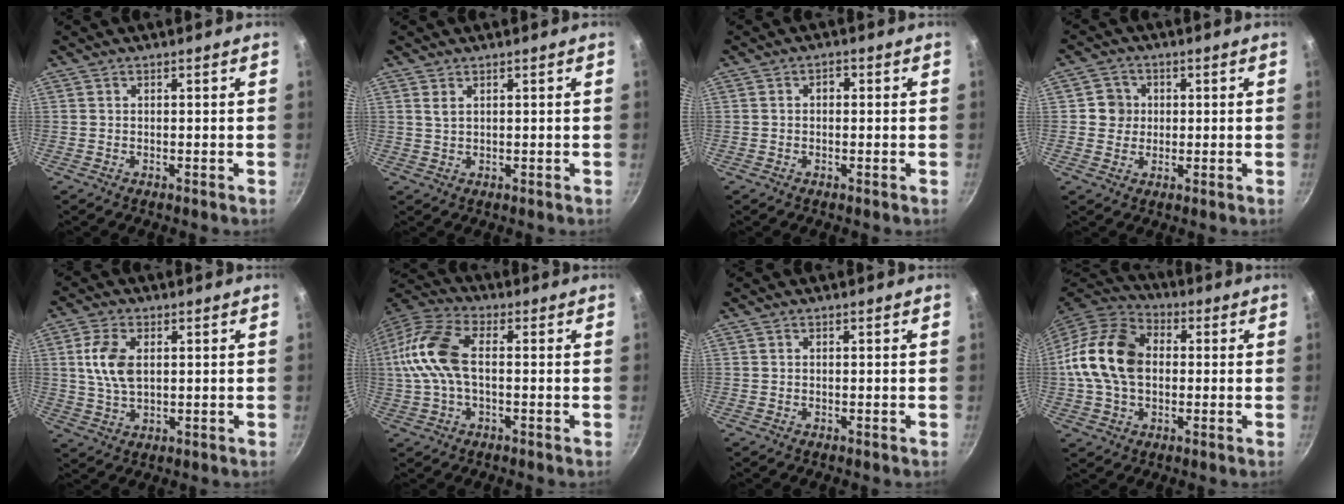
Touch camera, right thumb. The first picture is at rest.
{"total": 1.5, "force": [0.8, 0.7, 1.0], "torque": [-0.020, -0.004, 0.017]}
{"total": 1.5, "force": [0.0, 1.2, 1.0], "torque": [-0.014, 0.007, -0.003]}
{"total": 4.5, "force": [0.4, 4.4, 1.0], "torque": [0.018, 0.003, 0.000]}
{"total": 8.0, "force": [1.6, 4.6, 6.3], "torque": [-0.118, -0.001, 0.031]}
{"total": 13.3, "force": [0.5, 7.2, 11.1], "torque": [-0.232, 0.030, -0.008]}
{"total": 0.0}
{"total": 17.0, "force": [0.6, 12.1, 11.9], "torque": [-0.207, 0.029, -0.004]}